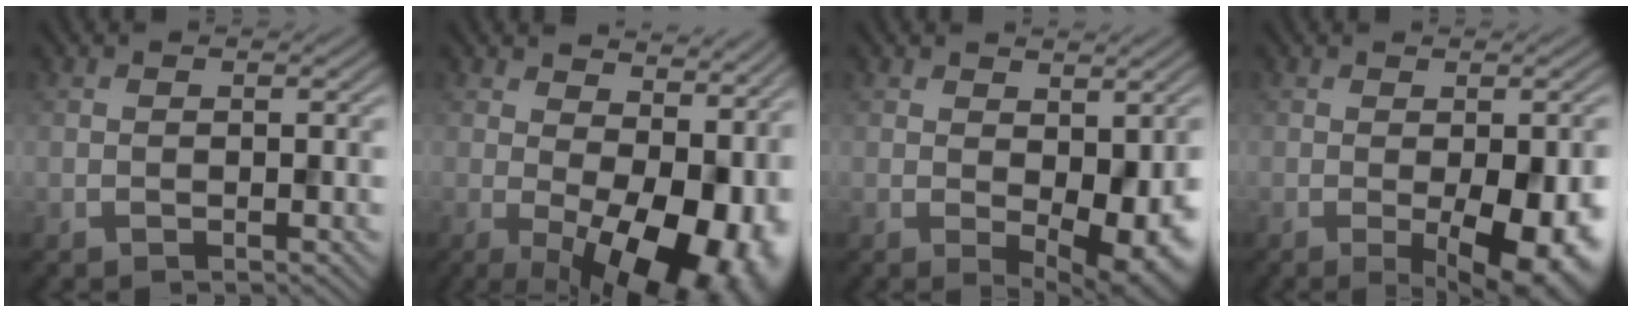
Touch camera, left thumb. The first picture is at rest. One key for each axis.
{"total": 17.0, "fx": -0.9, "fy": 9.3, "fz": 14.3, "tx": -0.170, "ty": -0.034, "tz": 0.022}
{"total": 7.8, "fx": -0.6, "fy": 3.9, "fz": 6.7, "tx": -0.099, "ty": -0.019, "tz": 0.006}
{"total": 9.3, "fx": -2.5, "fy": 3.1, "fz": 8.4, "tx": -0.128, "ty": -0.024, "tz": -0.019}